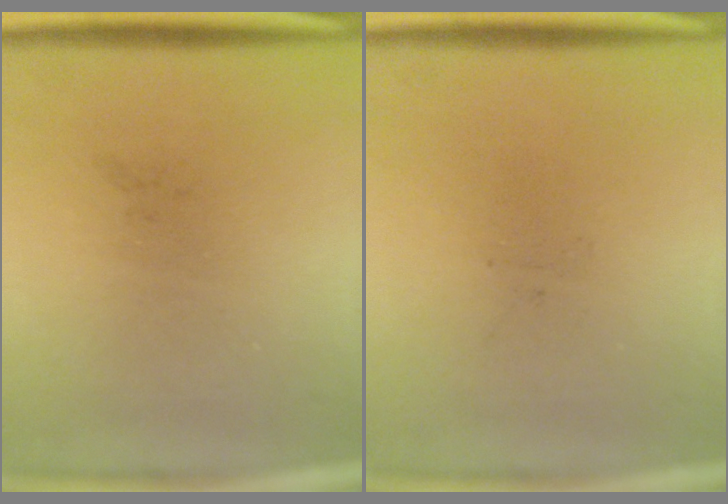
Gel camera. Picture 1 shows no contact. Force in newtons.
{"total": 0.0}